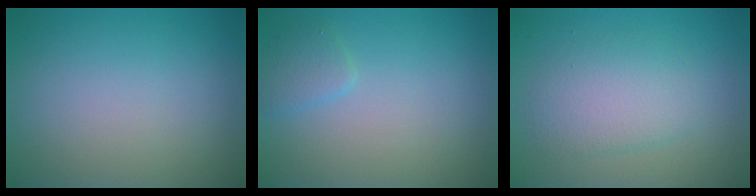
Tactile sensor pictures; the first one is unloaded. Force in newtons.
{"total": 1.4, "press": 1.4, "slide": 0.1}
{"total": 3.5, "press": 3.5, "slide": 0.1}